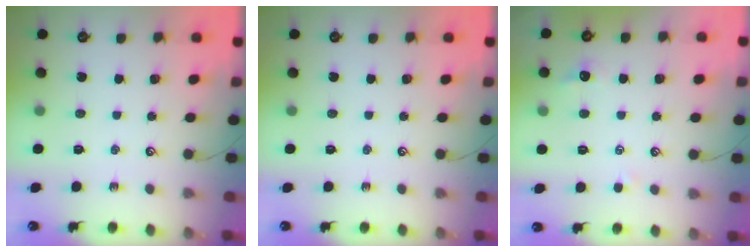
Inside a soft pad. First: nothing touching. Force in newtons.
{"total": 0.0}
{"total": 0.6, "press": 0.1, "slide": 0.6}